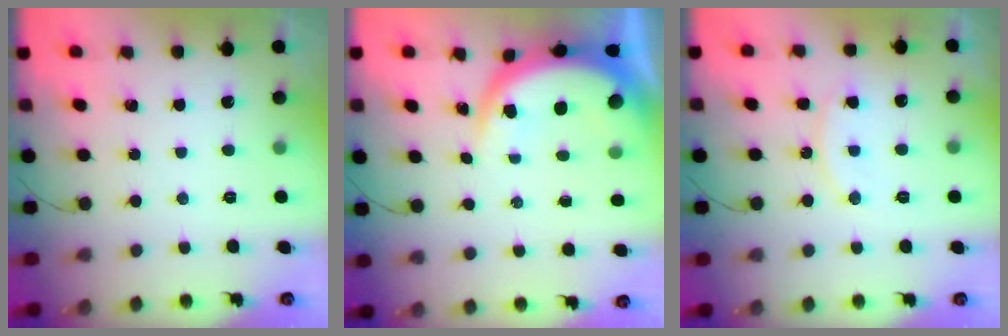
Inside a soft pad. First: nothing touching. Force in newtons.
{"total": 8.8, "press": 8.8, "slide": 0.9}
{"total": 9.8, "press": 9.7, "slide": 0.8}